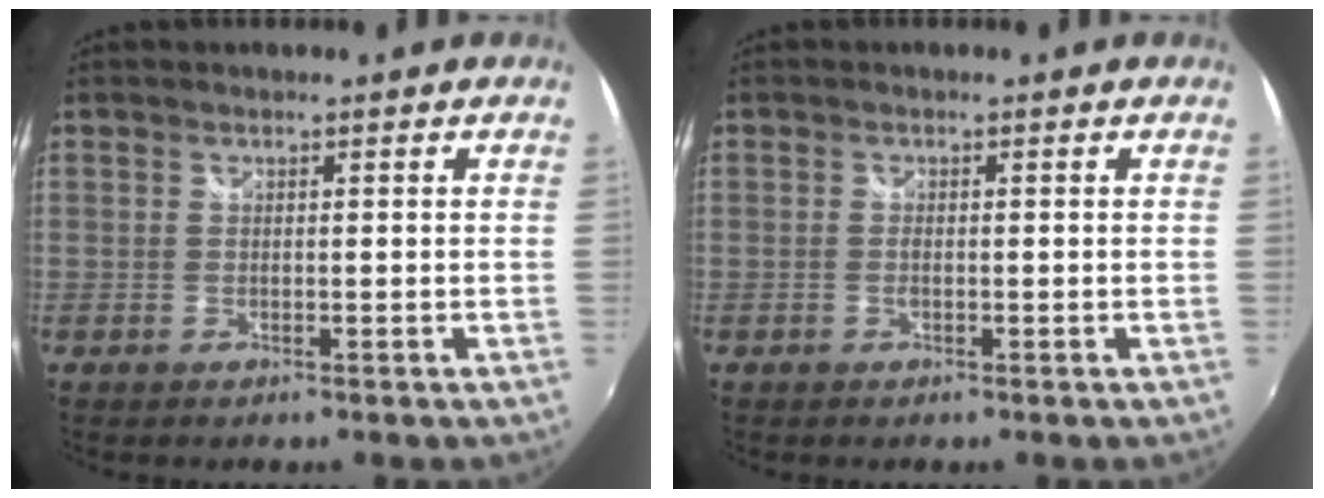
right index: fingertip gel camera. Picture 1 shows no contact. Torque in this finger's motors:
{"motor_torque": [0.23, 0.01, 0.12, 0.03]}